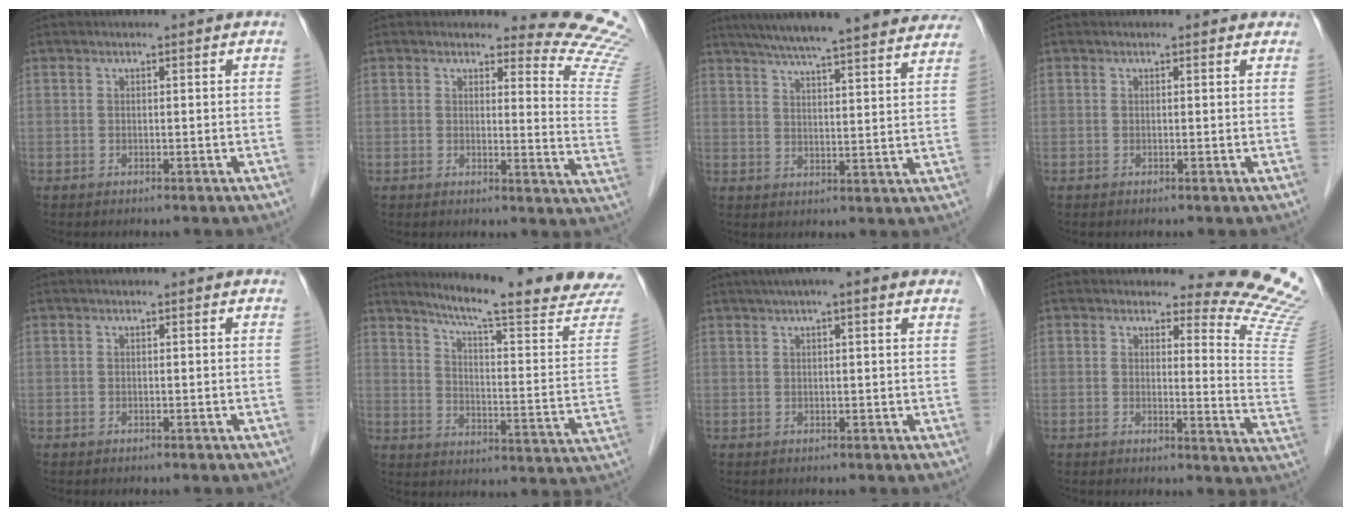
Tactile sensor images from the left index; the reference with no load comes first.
{"total": 10.8, "force": [10.8, 0.4, 0.4], "torque": [0.021, -0.126, 0.082]}
{"total": 25.6, "force": [22.5, 2.1, 12.2], "torque": [-0.189, 0.005, 0.287]}
{"total": 1.5, "force": [1.3, 0.5, 0.4], "torque": [-0.009, 0.002, 0.005]}
{"total": 0.0}
{"total": 20.7, "force": [18.2, -0.3, 9.7], "torque": [-0.143, -0.074, 0.230]}
{"total": 7.2, "force": [4.9, 0.8, 5.2], "torque": [-0.073, 0.038, 0.064]}
{"total": 10.9, "force": [10.7, -0.2, 2.0], "torque": [-0.013, -0.127, 0.092]}